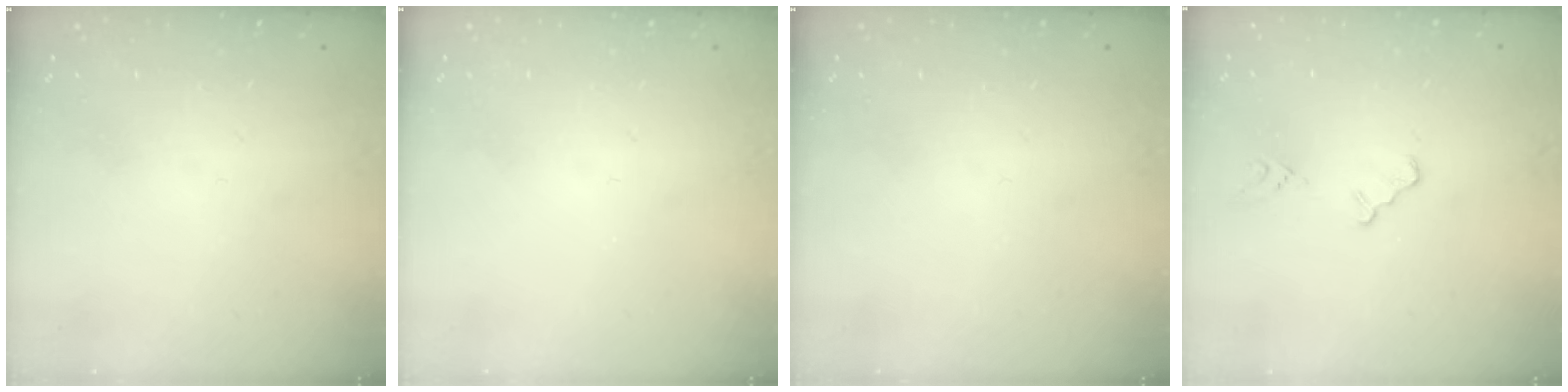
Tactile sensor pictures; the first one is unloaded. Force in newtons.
{"total": 0.0}
{"total": 0.0}
{"total": 3.3, "press": 3.3, "slide": 0.4}